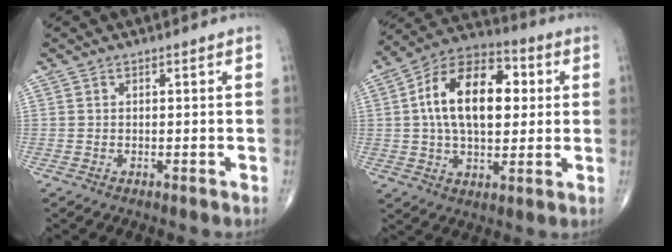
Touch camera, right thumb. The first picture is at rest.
{"total": 18.6, "force": [3.0, 10.7, 15.0], "torque": [-0.228, 0.017, 0.043]}